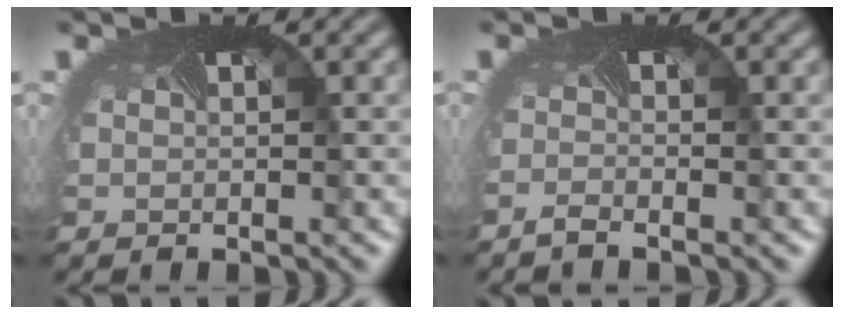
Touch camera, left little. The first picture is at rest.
{"total": 1.5, "force": [-1.5, -0.2, 0.0], "torque": [-0.010, -0.009, -0.032]}